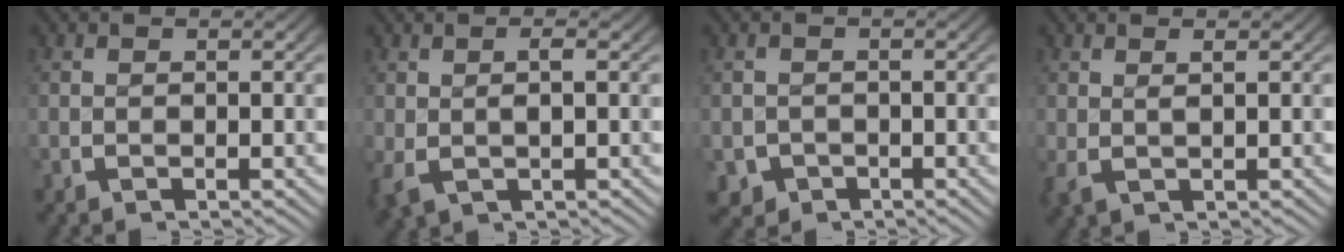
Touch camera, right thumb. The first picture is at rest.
{"total": 1.9, "force": [0.1, 1.1, 1.5], "torque": [-0.034, -0.005, 0.010]}
{"total": 2.9, "force": [-1.8, 2.3, 0.2], "torque": [-0.013, -0.024, -0.021]}
{"total": 1.3, "force": [0.6, 0.6, 1.0], "torque": [-0.023, -0.004, 0.016]}